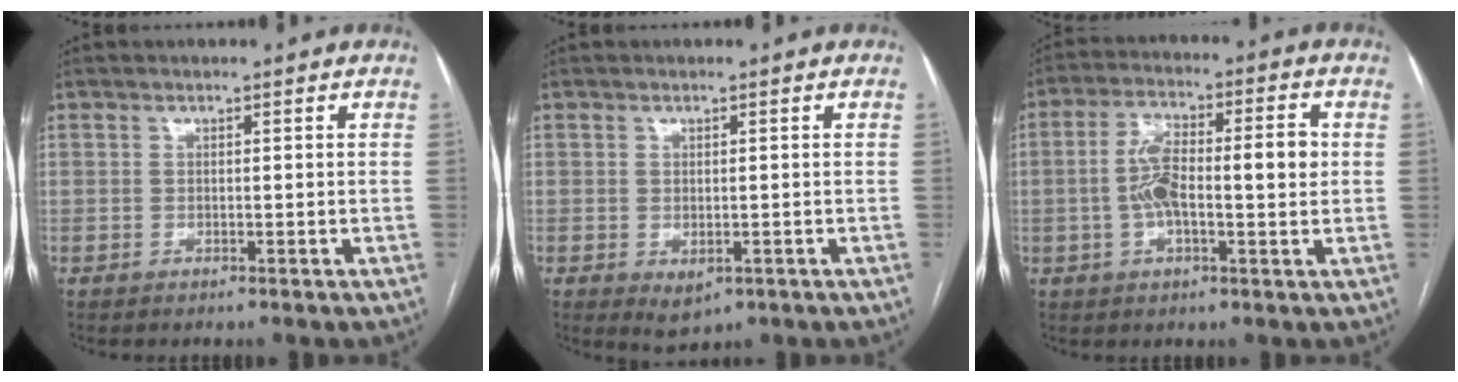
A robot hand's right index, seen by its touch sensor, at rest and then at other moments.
{"total": 2.8, "force": [-0.9, 1.7, 2.1], "torque": [-0.030, -0.005, -0.001]}
{"total": 10.6, "force": [0.3, 3.1, 10.1], "torque": [-0.189, 0.031, 0.006]}